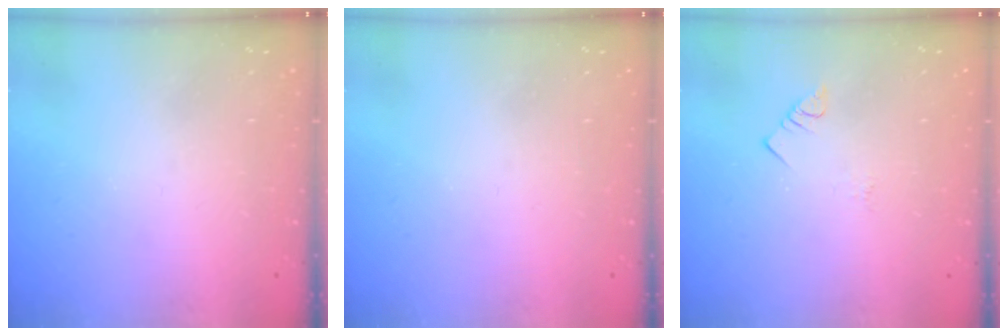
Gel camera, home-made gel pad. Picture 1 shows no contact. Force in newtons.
{"total": 0.0}
{"total": 2.4, "press": 2.3, "slide": 0.4}